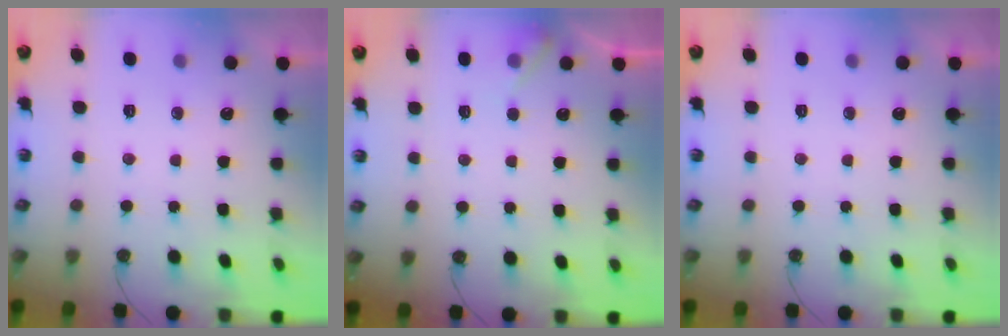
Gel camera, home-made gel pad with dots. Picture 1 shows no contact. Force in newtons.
{"total": 5.3, "press": 5.2, "slide": 0.7}
{"total": 0.0}